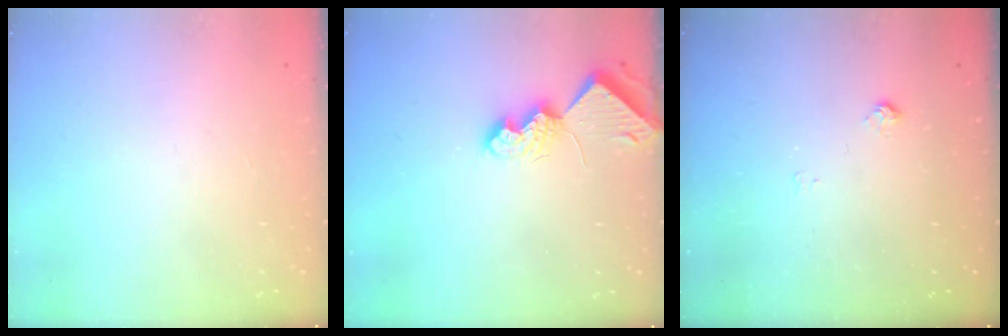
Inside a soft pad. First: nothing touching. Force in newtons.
{"total": 8.0, "press": 7.9, "slide": 1.1}
{"total": 6.9, "press": 6.9, "slide": 0.6}